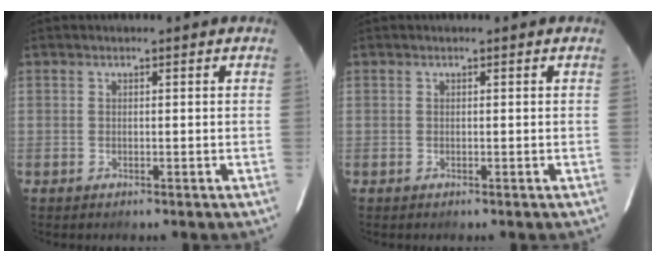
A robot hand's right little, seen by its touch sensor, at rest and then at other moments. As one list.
[{"total": 0.0}]